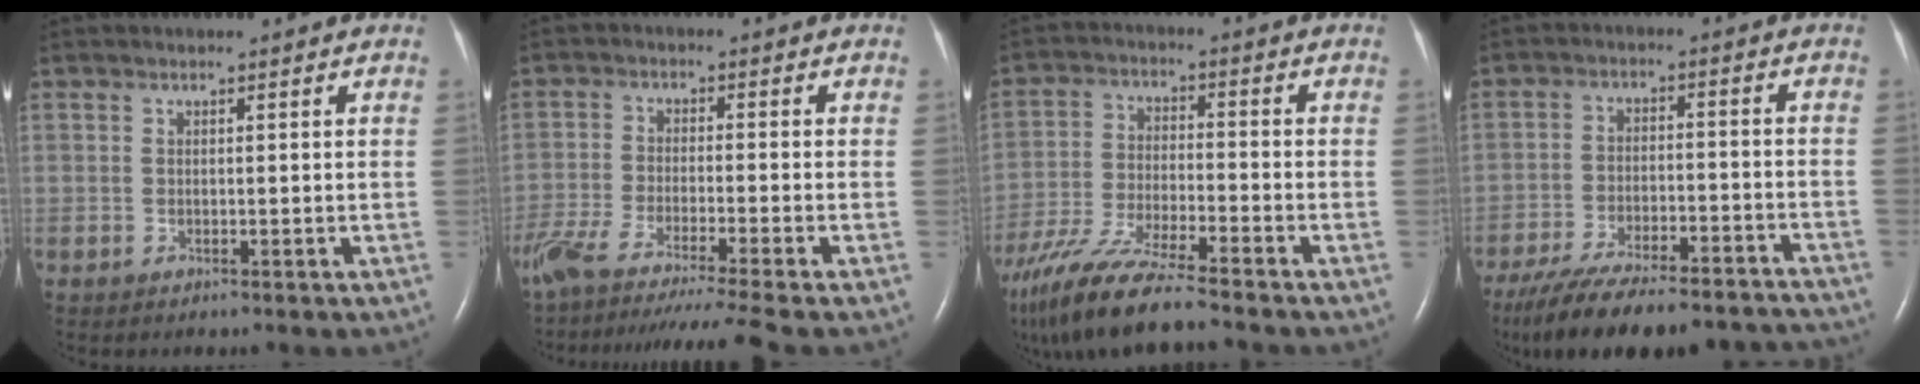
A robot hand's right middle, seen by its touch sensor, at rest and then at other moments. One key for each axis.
{"total": 16.8, "fx": -14.1, "fy": -1.6, "fz": 9.0, "tx": -0.156, "ty": -0.053, "tz": -0.230}
{"total": 13.8, "fx": -11.5, "fy": 0.5, "fz": 7.5, "tx": -0.152, "ty": -0.032, "tz": -0.210}
{"total": 22.7, "fx": -19.9, "fy": 4.7, "fz": 10.0, "tx": -0.160, "ty": -0.020, "tz": -0.283}